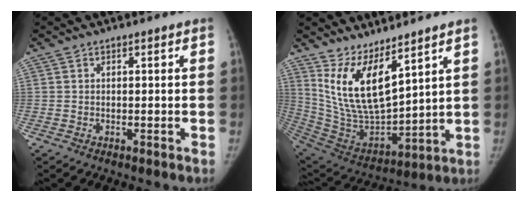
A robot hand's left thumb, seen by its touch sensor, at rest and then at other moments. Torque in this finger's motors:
{"motor_torque": [1.97, 1.02, 1.18, -1.59, 0.43]}